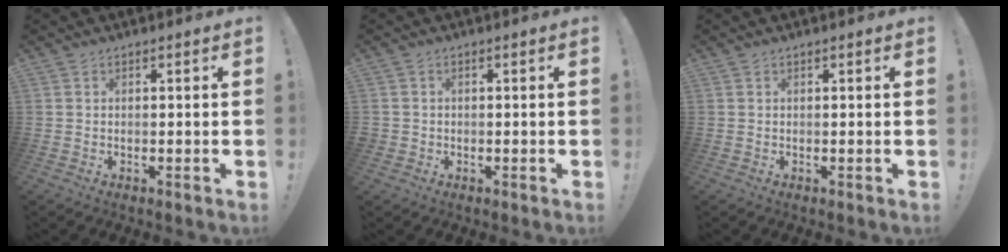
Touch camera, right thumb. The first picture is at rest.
{"total": 1.5, "force": [-0.4, 1.4, 0.4], "torque": [-0.007, 0.003, -0.006]}
{"total": 0.0}